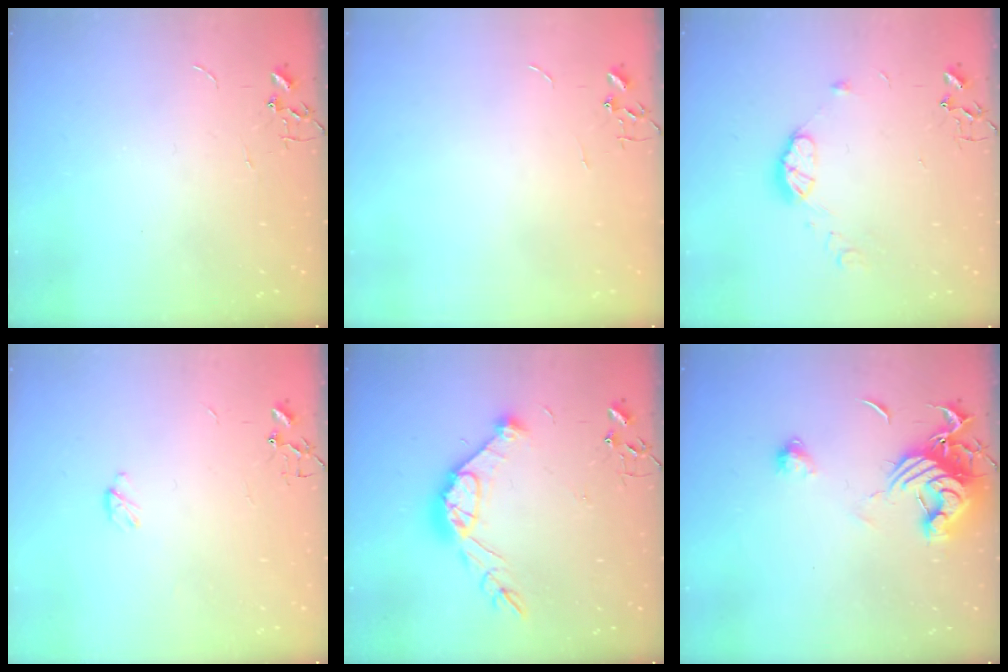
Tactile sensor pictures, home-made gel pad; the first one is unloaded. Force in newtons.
{"total": 0.0}
{"total": 8.5, "press": 8.5, "slide": 0.4}
{"total": 3.3, "press": 3.2, "slide": 0.5}
{"total": 14.4, "press": 14.4, "slide": 0.8}
{"total": 12.7, "press": 12.6, "slide": 1.3}